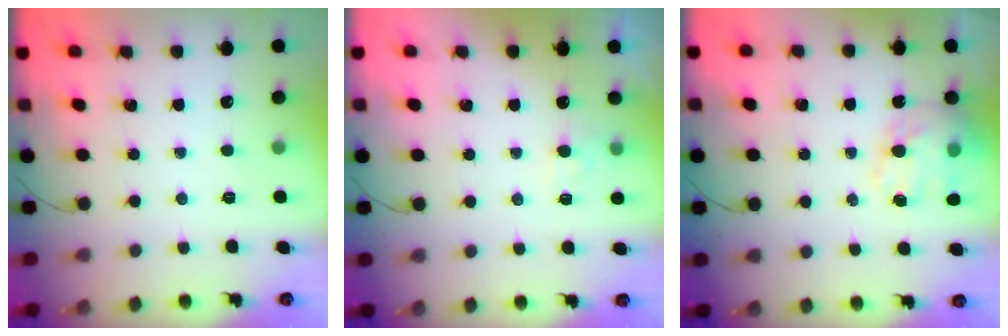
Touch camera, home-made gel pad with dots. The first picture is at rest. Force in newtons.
{"total": 2.5, "press": 2.1, "slide": 1.5}
{"total": 15.7, "press": 15.2, "slide": 4.0}